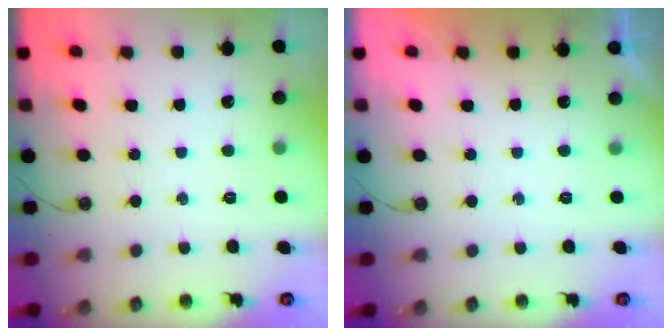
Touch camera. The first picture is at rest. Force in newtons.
{"total": 0.0}